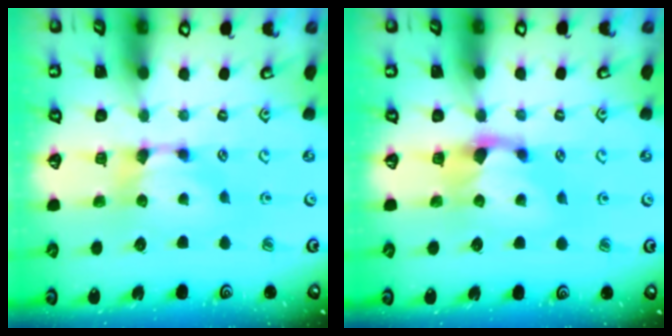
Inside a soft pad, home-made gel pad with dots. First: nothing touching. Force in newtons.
{"total": 1.1, "press": 0.1, "slide": 1.1}